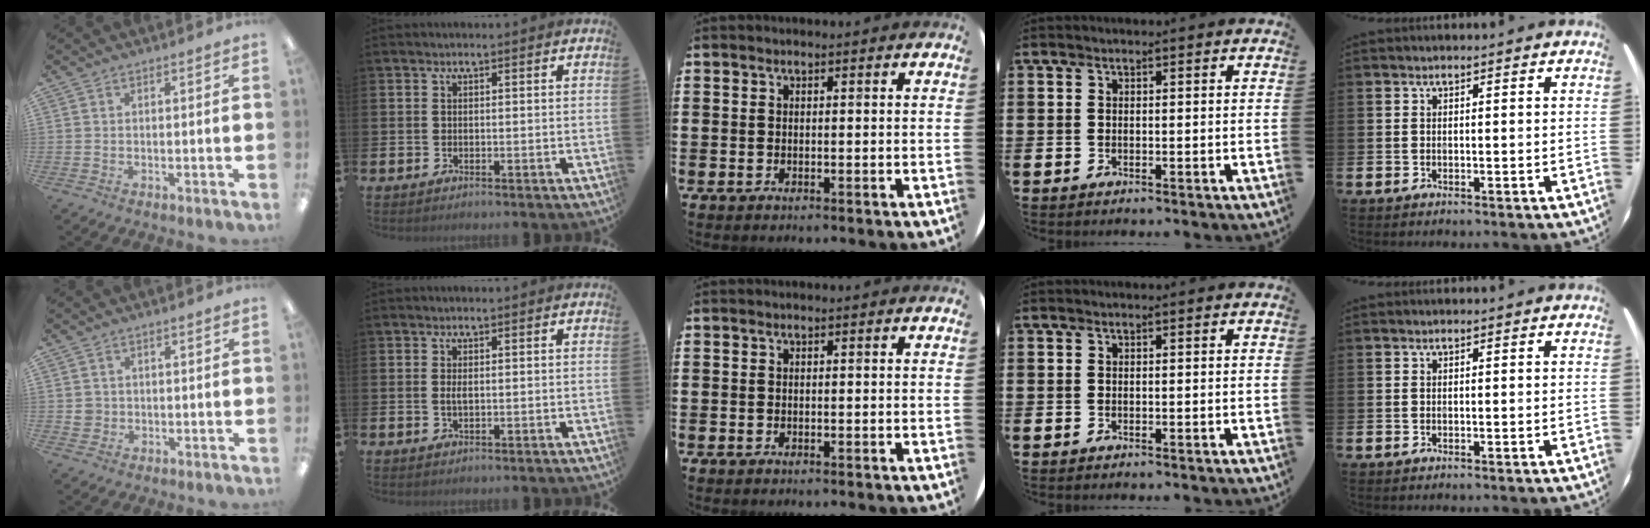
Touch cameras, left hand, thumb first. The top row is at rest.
{"thumb": {"total": 2.4, "force": [0.2, 2.4, 0.6], "torque": [-0.005, 0.000, 0.001]}, "index": {"total": 1.2, "force": [0.2, 0.4, 1.1], "torque": [-0.019, 0.001, 0.001]}}